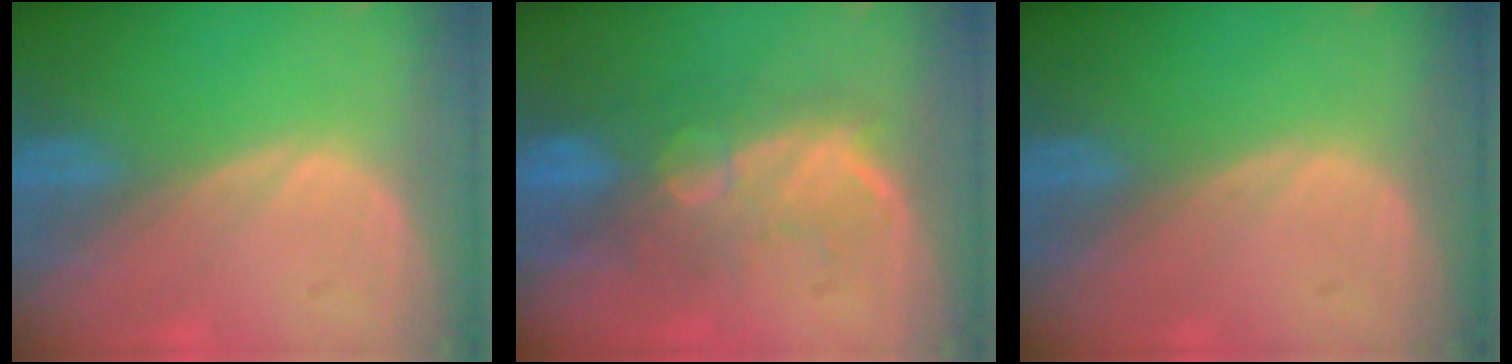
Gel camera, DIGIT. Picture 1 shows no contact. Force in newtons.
{"total": 9.6, "press": 8.5, "slide": 4.4}
{"total": 0.0}